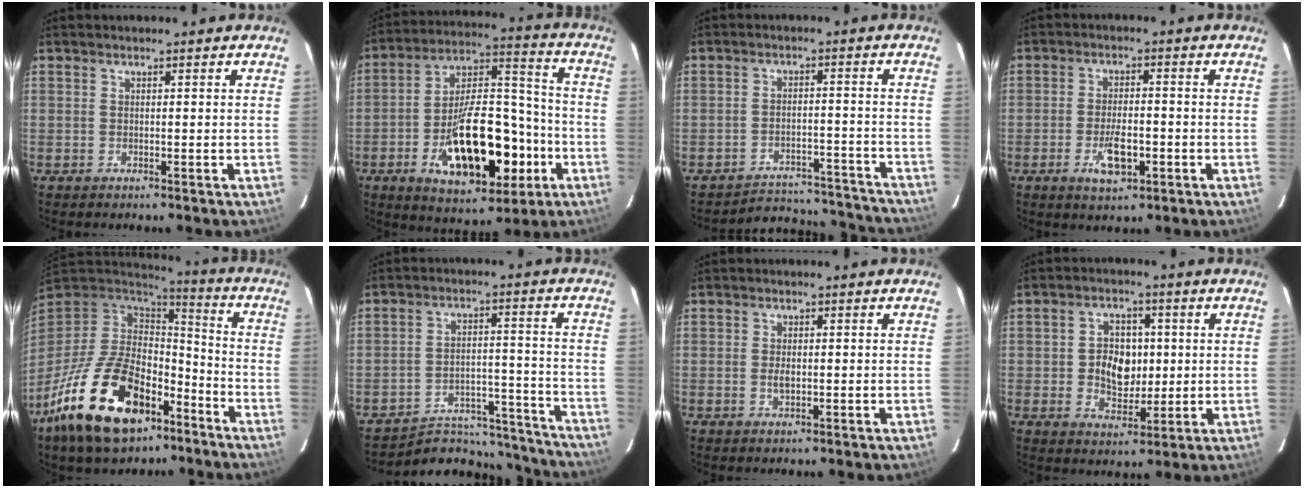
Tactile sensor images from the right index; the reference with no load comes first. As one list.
[{"total": 22.0, "force": [-7.4, 10.6, 17.8], "torque": [-0.311, 0.023, -0.101]}, {"total": 16.6, "force": [-15.8, 4.6, 2.3], "torque": [-0.045, 0.041, -0.197]}, {"total": 6.5, "force": [-2.5, 2.7, 5.4], "torque": [-0.107, -0.007, -0.039]}, {"total": 23.4, "force": [-13.3, 12.6, 14.7], "torque": [-0.293, -0.014, -0.215]}, {"total": 17.0, "force": [-15.8, 5.8, 2.8], "torque": [-0.052, 0.048, -0.204]}, {"total": 1.8, "force": [-0.2, 1.1, 1.4], "torque": [-0.025, -0.001, -0.004]}, {"total": 7.9, "force": [0.1, 6.0, 5.1], "torque": [-0.097, 0.011, 0.009]}]